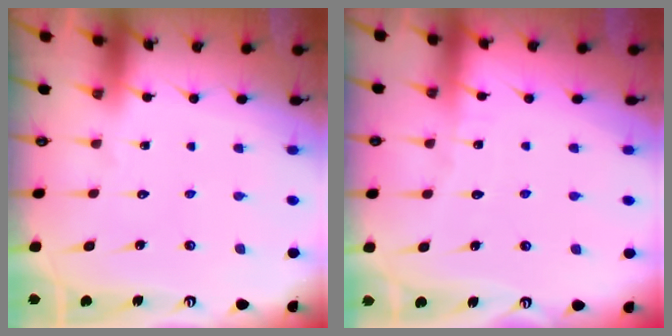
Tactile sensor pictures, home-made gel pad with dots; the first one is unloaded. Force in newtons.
{"total": 2.3, "press": 2.3, "slide": 0.2}